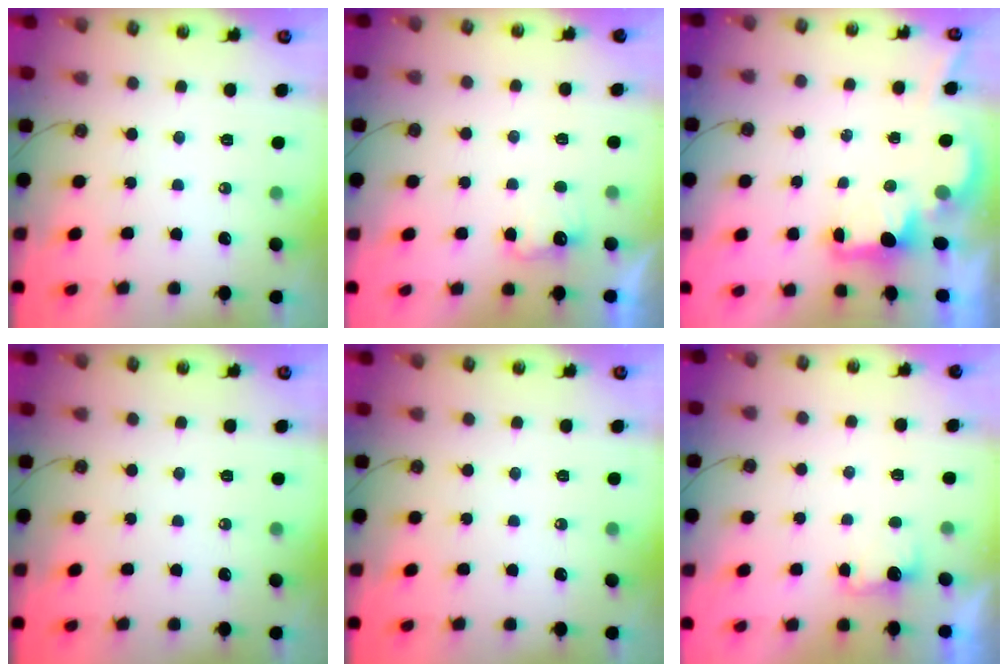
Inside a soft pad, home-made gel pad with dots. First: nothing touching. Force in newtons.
{"total": 3.5, "press": 3.3, "slide": 1.0}
{"total": 2.1, "press": 1.9, "slide": 0.8}
{"total": 0.0}
{"total": 0.0}
{"total": 2.6, "press": 2.4, "slide": 1.0}